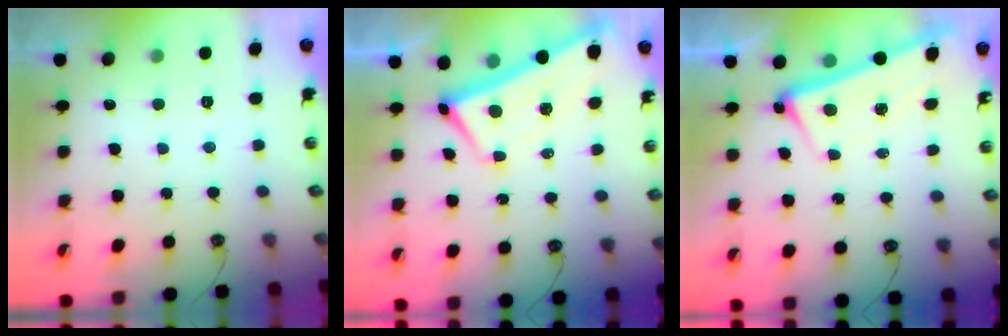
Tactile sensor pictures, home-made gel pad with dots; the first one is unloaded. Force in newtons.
{"total": 3.6, "press": 3.5, "slide": 0.7}
{"total": 2.6, "press": 2.4, "slide": 1.1}